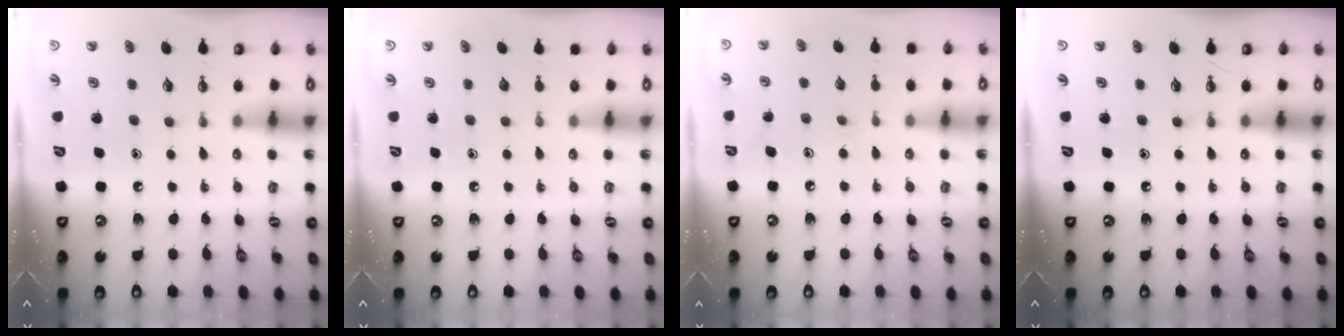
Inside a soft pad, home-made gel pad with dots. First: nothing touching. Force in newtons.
{"total": 0.0}
{"total": 6.2, "press": 6.2, "slide": 0.6}
{"total": 0.0}